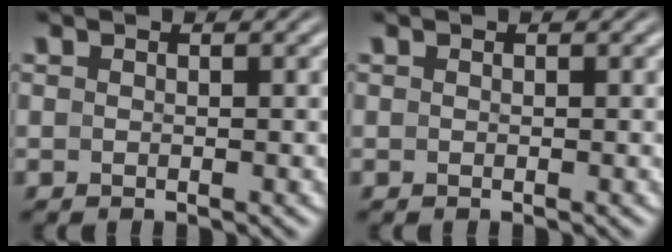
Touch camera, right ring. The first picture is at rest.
{"total": 0.0}